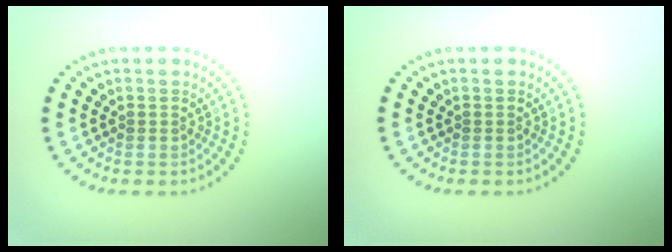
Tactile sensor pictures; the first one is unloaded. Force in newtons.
{"total": 0.0}